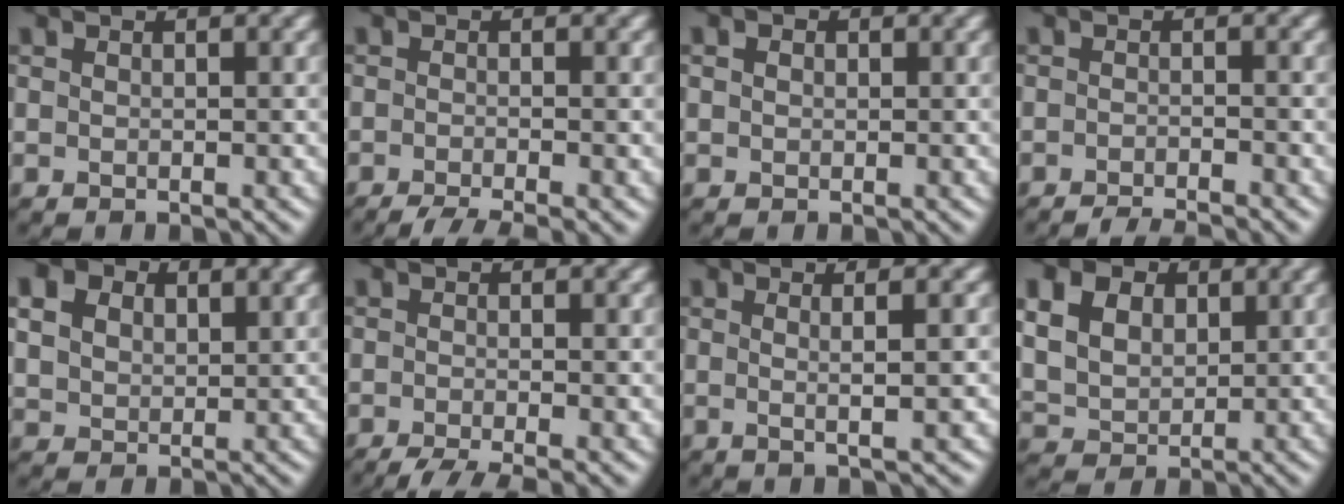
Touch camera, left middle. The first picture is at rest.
{"total": 3.7, "force": [-2.7, 0.6, 2.4], "torque": [-0.032, -0.005, -0.050]}
{"total": 0.8, "force": [0.4, 0.0, -0.7], "torque": [0.001, 0.004, 0.010]}
{"total": 3.0, "force": [-2.7, 0.2, 1.2], "torque": [-0.016, -0.001, -0.048]}
{"total": 6.7, "force": [4.6, 4.1, 2.8], "torque": [-0.093, 0.021, 0.076]}
{"total": 4.0, "force": [-2.9, 0.7, 2.8], "torque": [-0.039, -0.008, -0.051]}
{"total": 2.3, "force": [0.5, 0.3, 2.2], "torque": [-0.034, 0.011, -0.005]}
{"total": 9.4, "force": [5.0, 6.7, 4.3], "torque": [-0.125, 0.033, 0.086]}